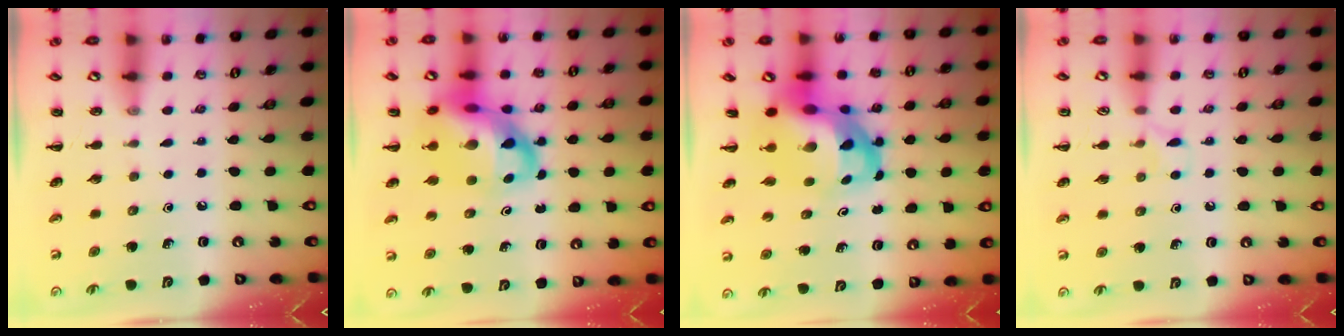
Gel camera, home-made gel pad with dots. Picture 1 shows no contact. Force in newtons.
{"total": 15.2, "press": 14.7, "slide": 3.8}
{"total": 11.8, "press": 11.3, "slide": 3.2}
{"total": 5.6, "press": 5.3, "slide": 1.8}